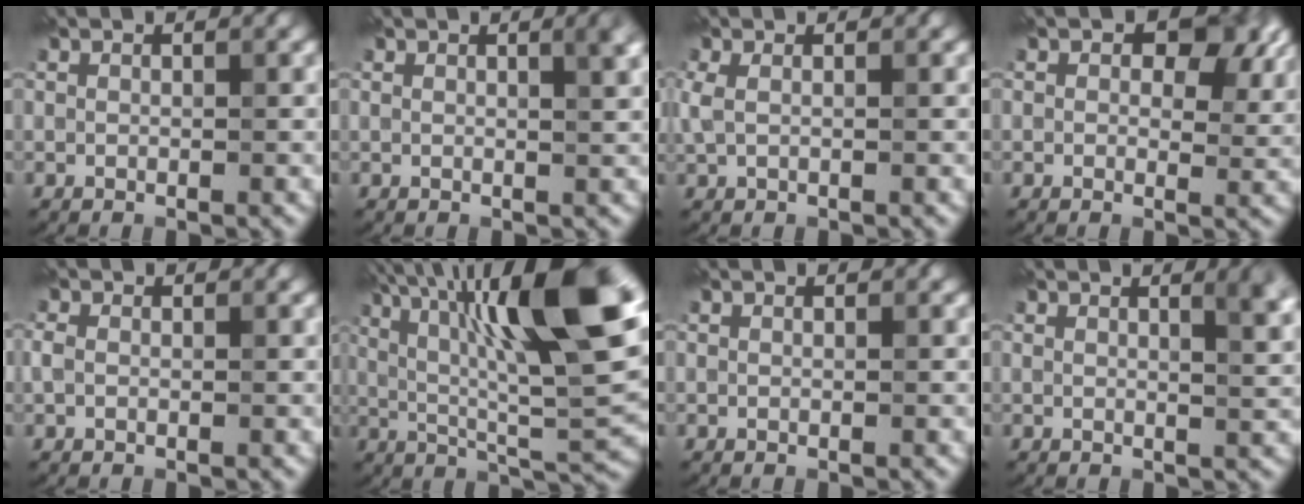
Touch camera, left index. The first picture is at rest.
{"total": 2.0, "force": [0.6, 0.4, 1.9], "torque": [-0.018, 0.004, 0.004]}
{"total": 1.6, "force": [0.4, 1.0, 1.3], "torque": [-0.034, 0.006, 0.002]}
{"total": 6.5, "force": [2.0, 4.1, 4.6], "torque": [-0.048, 0.001, 0.022]}
{"total": 1.1, "force": [-0.1, 0.9, 0.6], "torque": [-0.015, 0.003, -0.008]}
{"total": 15.2, "force": [5.7, 3.4, 13.7], "torque": [-0.213, 0.014, 0.090]}
{"total": 0.0}
{"total": 3.1, "force": [1.2, 0.9, 2.7], "torque": [-0.022, 0.004, 0.010]}